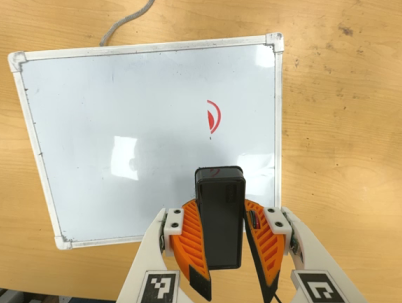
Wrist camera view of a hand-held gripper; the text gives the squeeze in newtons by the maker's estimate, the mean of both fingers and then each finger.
{"total": 10.3, "left": 9.6, "right": 11.0}